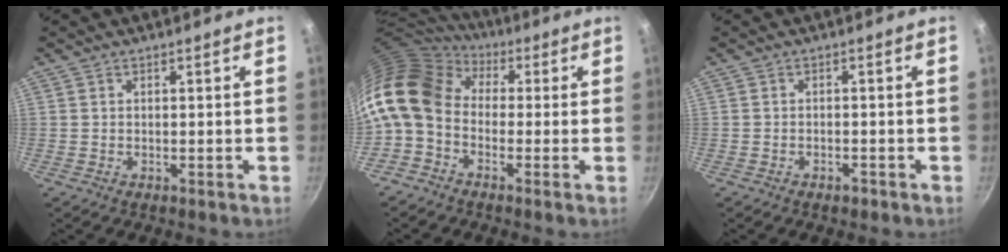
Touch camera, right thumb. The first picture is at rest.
{"total": 15.8, "force": [0.7, 11.6, 10.7], "torque": [-0.216, 0.028, -0.012]}
{"total": 1.4, "force": [-1.1, 0.6, 0.7], "torque": [-0.015, 0.009, -0.014]}